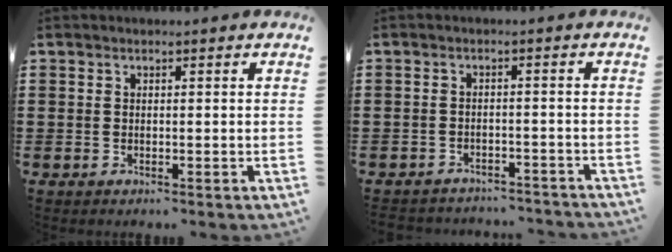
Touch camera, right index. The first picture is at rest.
{"total": 2.3, "force": [-2.3, 0.4, -0.1], "torque": [-0.005, 0.002, -0.048]}